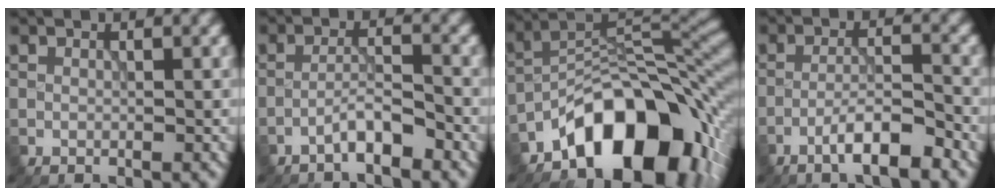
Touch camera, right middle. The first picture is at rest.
{"total": 2.7, "force": [-2.0, 0.4, 1.8], "torque": [-0.029, 0.012, -0.043]}
{"total": 12.4, "force": [-7.3, 6.0, 8.1], "torque": [-0.102, 0.006, -0.136]}
{"total": 4.5, "force": [-3.0, 0.7, 3.3], "torque": [-0.058, 0.008, -0.059]}